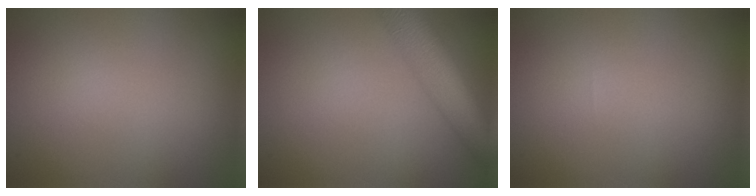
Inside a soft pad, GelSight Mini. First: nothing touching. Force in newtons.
{"total": 7.9, "press": 7.9, "slide": 0.4}
{"total": 0.0}